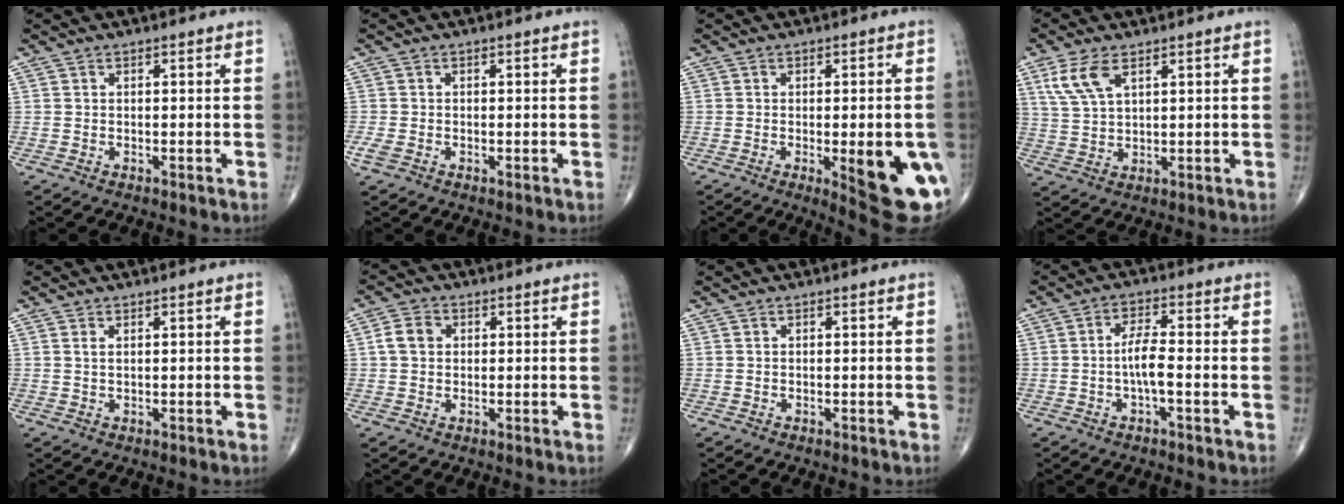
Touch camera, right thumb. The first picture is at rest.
{"total": 1.7, "force": [-0.6, 1.1, 1.1], "torque": [-0.036, -0.003, -0.015]}
{"total": 15.1, "force": [-3.8, 4.5, 13.9], "torque": [-0.131, -0.006, -0.028]}
{"total": 6.8, "force": [3.4, 3.1, 5.0], "torque": [-0.107, -0.005, 0.076]}
{"total": 0.9, "force": [0.4, 0.3, 0.7], "torque": [-0.018, 0.002, 0.010]}
{"total": 4.1, "force": [0.6, 3.3, 2.4], "torque": [-0.040, 0.008, 0.008]}
{"total": 0.0}
{"total": 4.8, "force": [-1.1, 1.1, 4.5], "torque": [-0.091, 0.014, -0.024]}